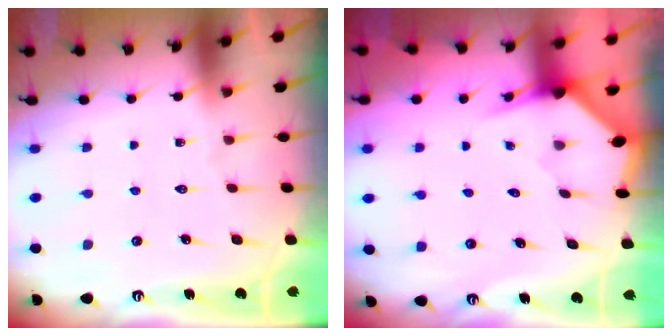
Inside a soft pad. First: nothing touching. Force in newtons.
{"total": 2.8, "press": 2.8, "slide": 0.2}